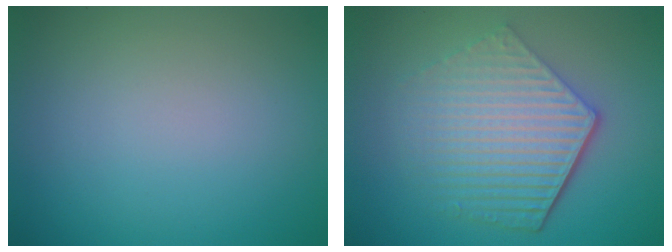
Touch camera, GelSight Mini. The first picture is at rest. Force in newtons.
{"total": 6.1, "press": 4.4, "slide": 4.3}